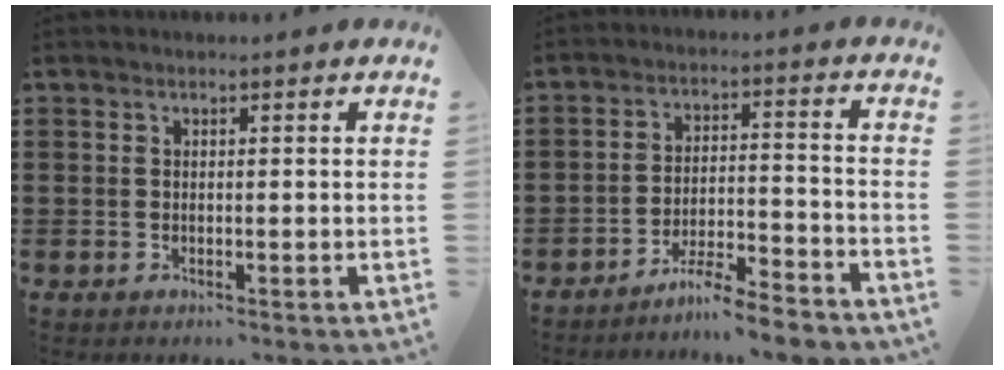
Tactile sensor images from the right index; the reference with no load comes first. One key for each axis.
{"total": 6.0, "fx": -5.7, "fy": -0.3, "fz": 1.8, "tx": -0.037, "ty": -0.003, "tz": -0.112}